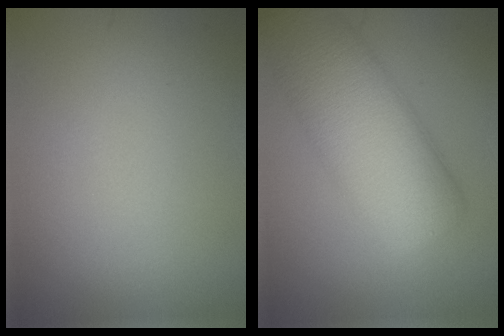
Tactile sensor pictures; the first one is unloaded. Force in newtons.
{"total": 10.6, "press": 10.6, "slide": 0.5}